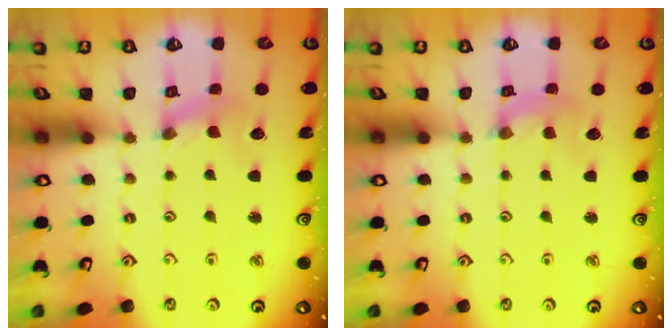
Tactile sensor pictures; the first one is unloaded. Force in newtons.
{"total": 2.3, "press": 2.2, "slide": 0.3}